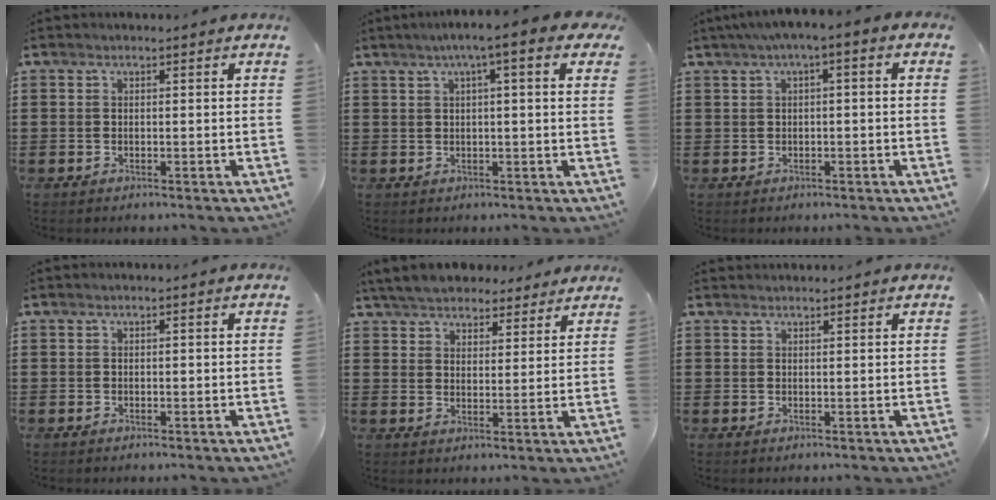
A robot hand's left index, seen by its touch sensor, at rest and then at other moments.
{"total": 5.4, "force": [2.4, 0.1, 4.8], "torque": [-0.096, 0.008, 0.040]}
{"total": 2.1, "force": [-0.8, 0.3, 1.9], "torque": [-0.032, 0.003, -0.018]}
{"total": 0.0}
{"total": 5.7, "force": [5.4, 1.6, 1.2], "torque": [-0.044, -0.012, 0.100]}
{"total": 0.9, "force": [0.9, 0.1, 0.0], "torque": [-0.002, -0.001, 0.018]}